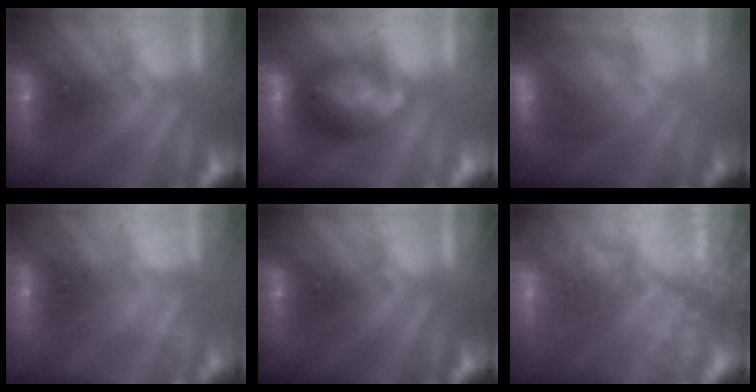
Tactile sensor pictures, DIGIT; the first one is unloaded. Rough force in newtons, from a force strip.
{"total": 7.8}
{"total": 9.4}
{"total": 2.3}
{"total": 0.0}
{"total": 7.0}